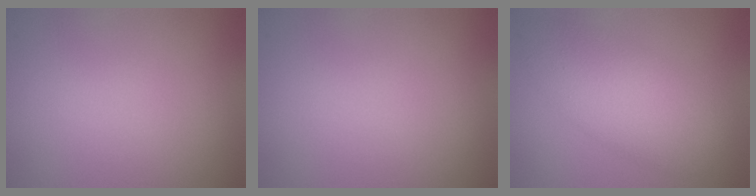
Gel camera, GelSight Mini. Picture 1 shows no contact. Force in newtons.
{"total": 0.0}
{"total": 4.8, "press": 4.8, "slide": 0.1}